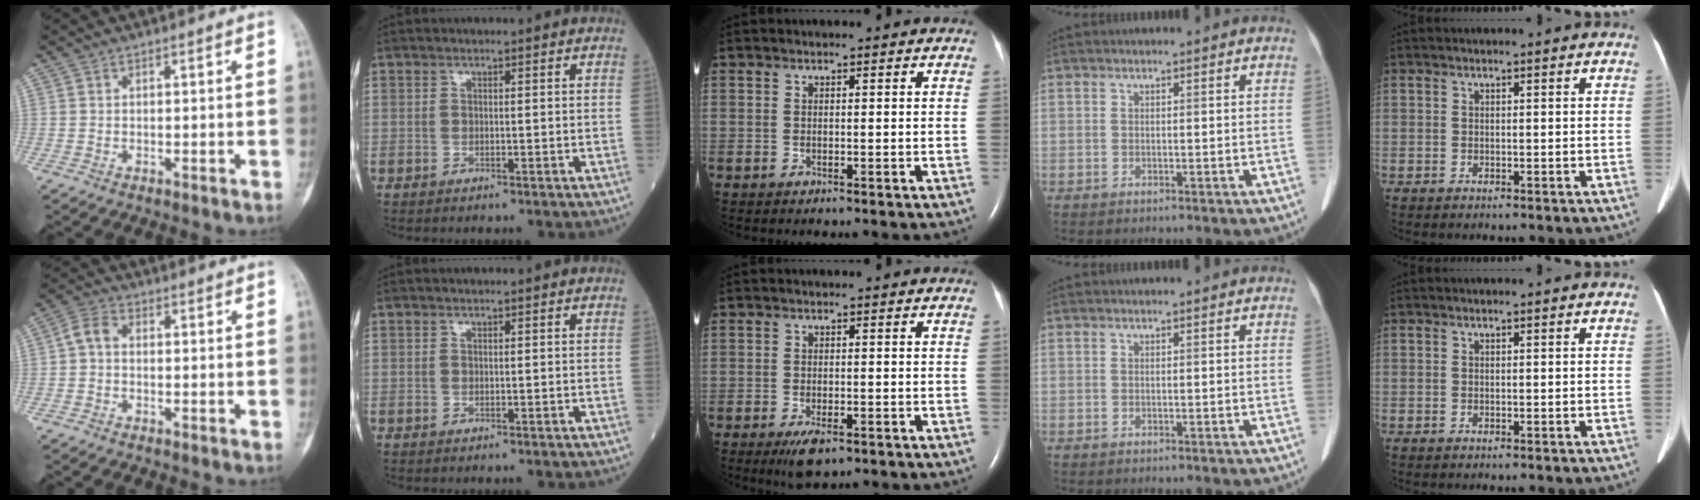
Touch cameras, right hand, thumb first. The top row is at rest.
{"thumb": {"total": 3.6, "force": [-0.2, 2.4, 2.7], "torque": [-0.049, 0.011, -0.015]}, "middle": {"total": 3.6, "force": [-2.1, 1.2, 2.7], "torque": [-0.054, -0.005, -0.030]}}